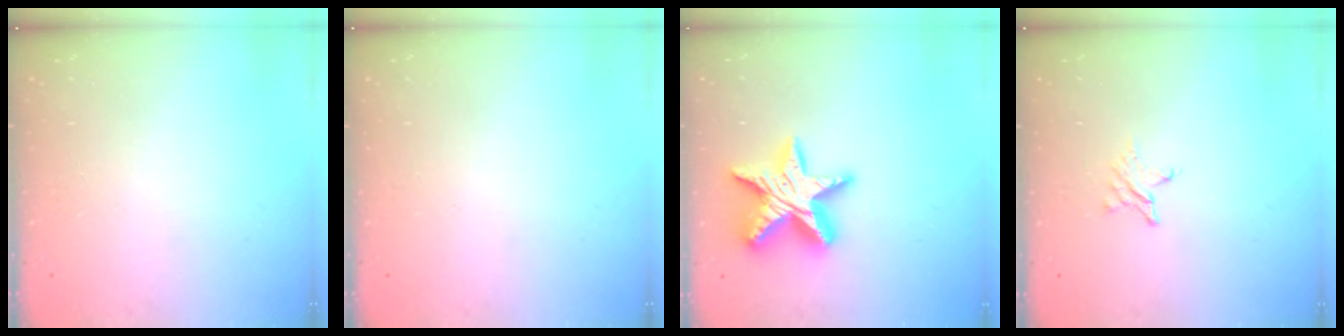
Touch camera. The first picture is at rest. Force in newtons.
{"total": 0.0}
{"total": 16.7, "press": 16.7, "slide": 1.1}
{"total": 2.8, "press": 2.8, "slide": 0.3}